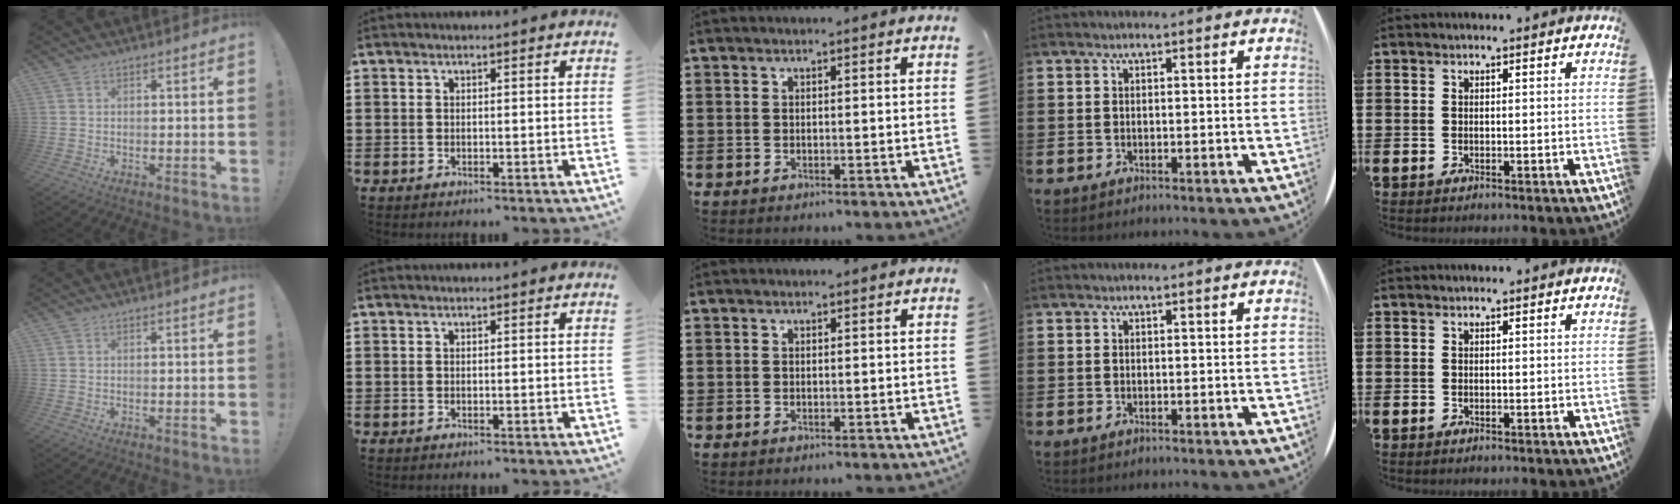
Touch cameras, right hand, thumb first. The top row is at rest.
{}